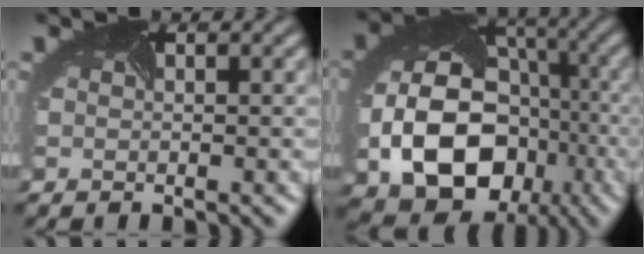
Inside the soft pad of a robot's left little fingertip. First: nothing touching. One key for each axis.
{"total": 12.5, "fx": -3.6, "fy": 9.4, "fz": 7.5, "tx": -0.146, "ty": -0.041, "tz": -0.046}